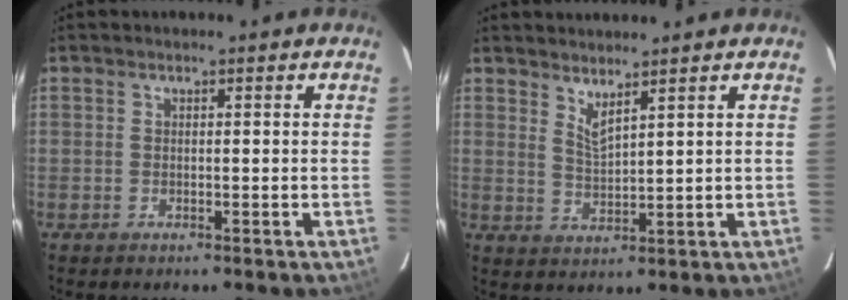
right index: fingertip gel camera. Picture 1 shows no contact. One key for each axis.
{"total": 3.5, "fx": 3.0, "fy": 0.2, "fz": 1.9, "tx": -0.035, "ty": -0.010, "tz": 0.052}